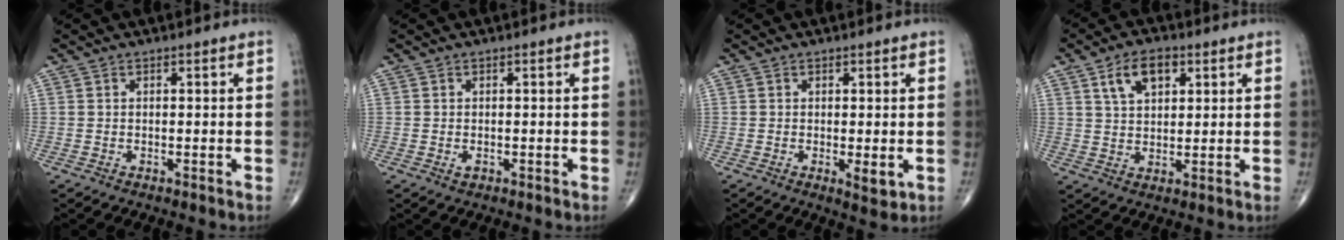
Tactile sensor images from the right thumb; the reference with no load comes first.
{"total": 0.9, "force": [-0.3, 0.6, 0.6], "torque": [-0.009, 0.000, -0.003]}
{"total": 2.6, "force": [-0.3, 1.0, 2.4], "torque": [-0.034, -0.009, -0.004]}
{"total": 7.5, "force": [3.3, 4.3, 5.1], "torque": [-0.074, -0.004, 0.059]}